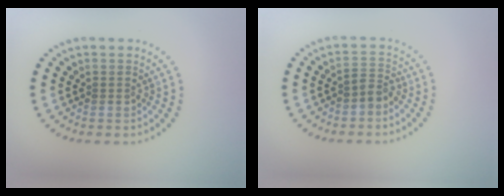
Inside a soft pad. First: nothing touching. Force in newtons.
{"total": 1.5, "press": 1.3, "slide": 0.7}